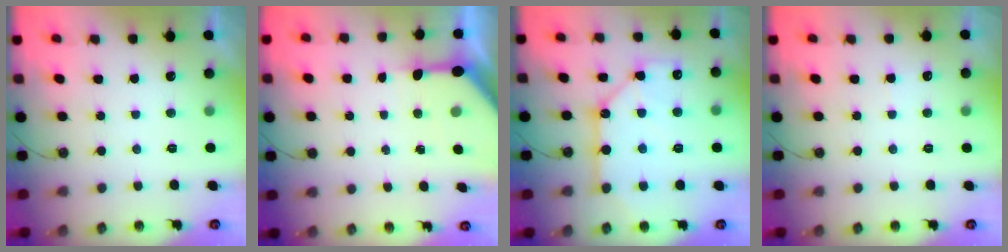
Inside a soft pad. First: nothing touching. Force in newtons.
{"total": 6.6, "press": 6.6, "slide": 0.9}
{"total": 11.2, "press": 11.2, "slide": 0.7}
{"total": 3.2, "press": 3.2, "slide": 0.5}